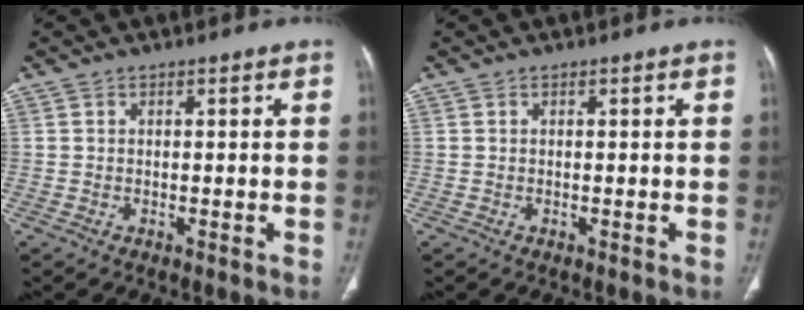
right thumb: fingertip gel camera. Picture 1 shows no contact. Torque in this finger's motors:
{"motor_torque": [2.47, 2.54, 0.00, 0.00, 0.00]}